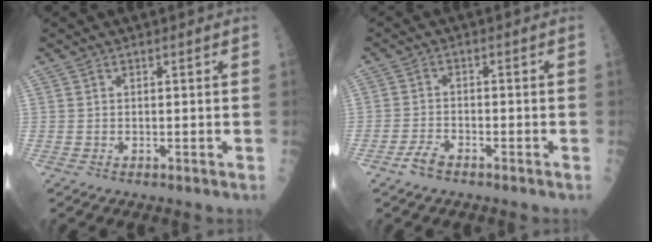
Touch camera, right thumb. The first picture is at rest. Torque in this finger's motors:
{"motor_torque": [1.64, 0.19, 0.40, -0.92, 0.07]}